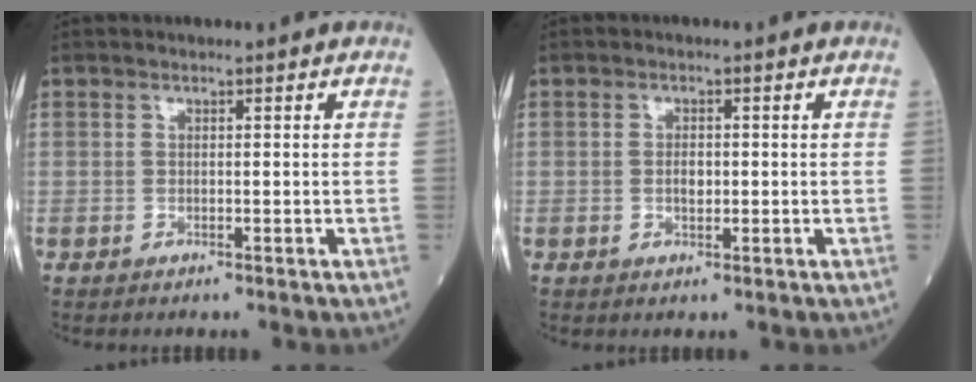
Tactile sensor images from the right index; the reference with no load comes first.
{"total": 1.7, "force": [-0.2, 0.9, 1.5], "torque": [-0.028, 0.000, -0.002]}